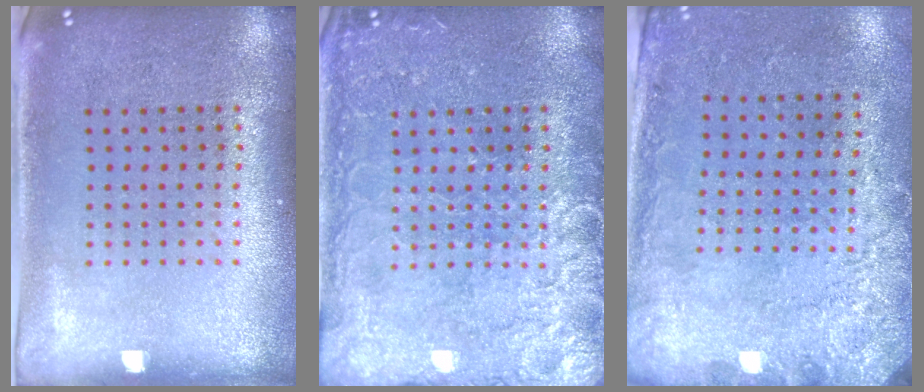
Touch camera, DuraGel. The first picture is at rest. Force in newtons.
{"total": 5.0, "press": 5.0, "slide": 0.6}
{"total": 2.7, "press": 2.0, "slide": 1.9}